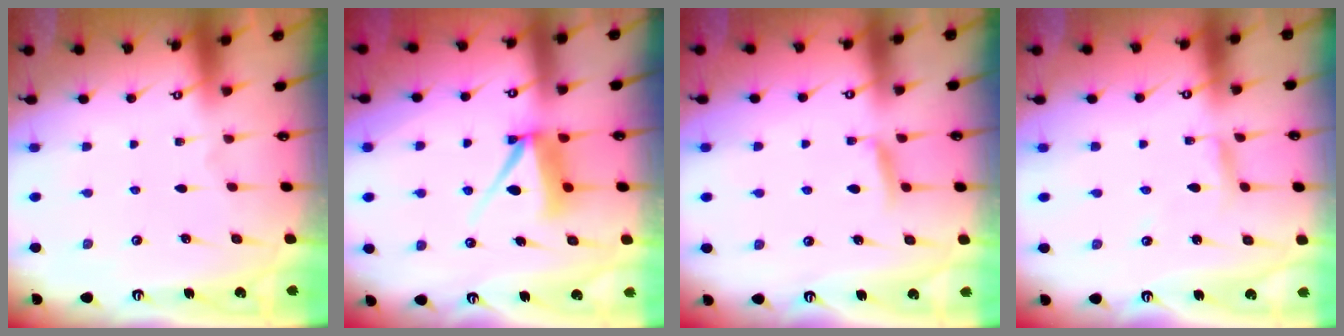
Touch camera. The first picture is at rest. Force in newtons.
{"total": 8.9, "press": 8.9, "slide": 0.6}
{"total": 5.7, "press": 5.6, "slide": 0.8}
{"total": 2.9, "press": 2.9, "slide": 0.2}